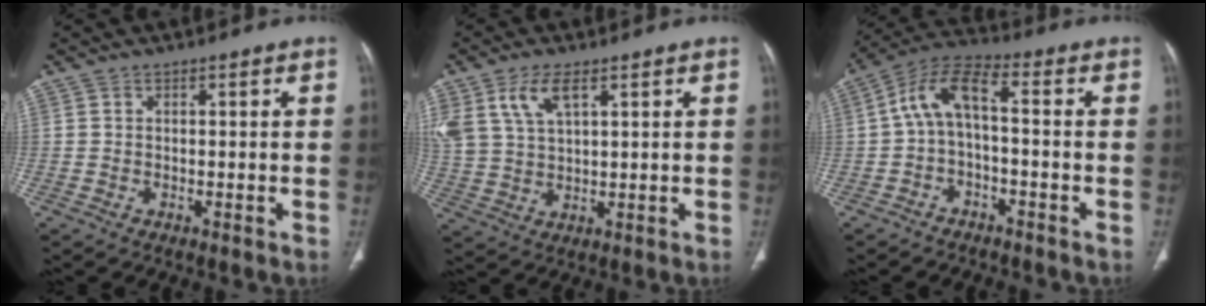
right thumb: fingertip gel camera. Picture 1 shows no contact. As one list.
[{"total": 9.8, "force": [4.9, 5.0, 6.9], "torque": [-0.150, -0.008, 0.106]}, {"total": 8.3, "force": [-1.1, 3.6, 7.4], "torque": [-0.142, 0.043, -0.029]}]